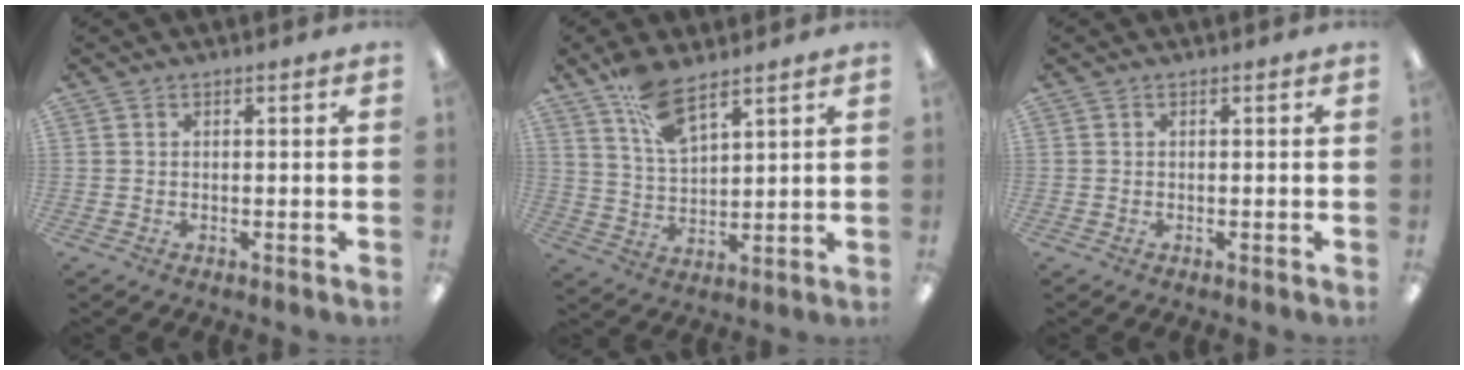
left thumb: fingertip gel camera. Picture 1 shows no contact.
{"total": 9.7, "force": [7.1, 3.3, 5.7], "torque": [-0.112, -0.027, 0.130]}
{"total": 0.0}